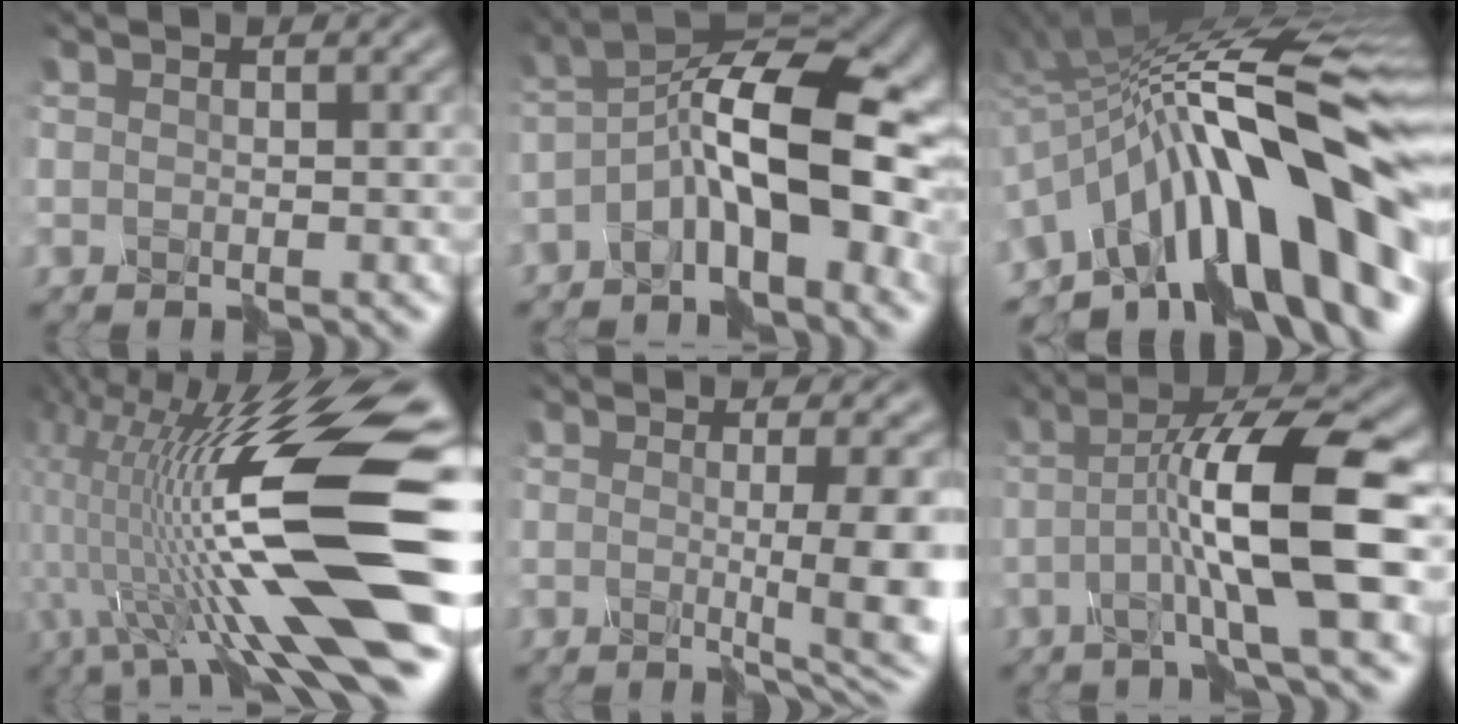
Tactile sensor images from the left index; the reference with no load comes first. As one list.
[{"total": 10.2, "force": [-2.4, 3.7, 9.2], "torque": [-0.153, 0.027, -0.053]}, {"total": 15.8, "force": [-4.5, 5.0, 14.3], "torque": [-0.195, 0.059, -0.100]}, {"total": 14.4, "force": [0.4, 3.5, 13.9], "torque": [-0.259, 0.014, 0.005]}, {"total": 6.1, "force": [-0.2, 1.2, 6.0], "torque": [-0.075, -0.005, -0.002]}, {"total": 8.8, "force": [-0.9, 1.5, 8.7], "torque": [-0.146, 0.022, -0.024]}]